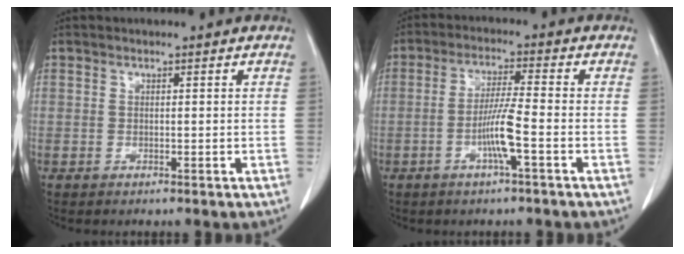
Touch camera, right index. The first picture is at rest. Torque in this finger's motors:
{"motor_torque": [1.06, -0.42, 0.55, 0.10]}